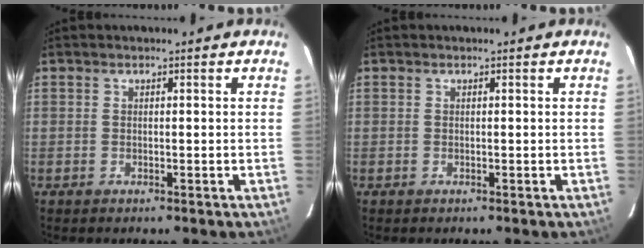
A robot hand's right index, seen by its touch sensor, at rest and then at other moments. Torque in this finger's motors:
{"motor_torque": [0.06, 0.08, 0.00, 0.00]}